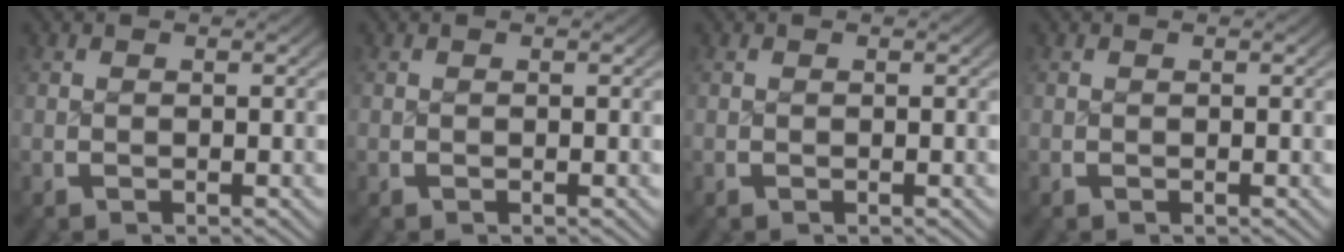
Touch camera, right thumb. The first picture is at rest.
{"total": 0.0}
{"total": 0.0}
{"total": 0.0}